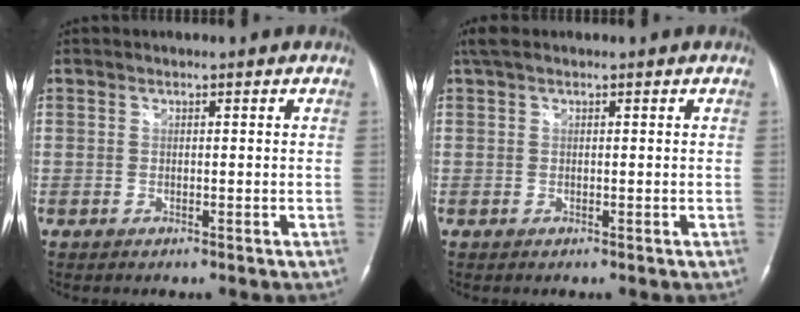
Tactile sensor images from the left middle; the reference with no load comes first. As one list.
[{"total": 2.5, "force": [1.7, 0.8, 1.7], "torque": [-0.037, 0.033, 0.034]}]